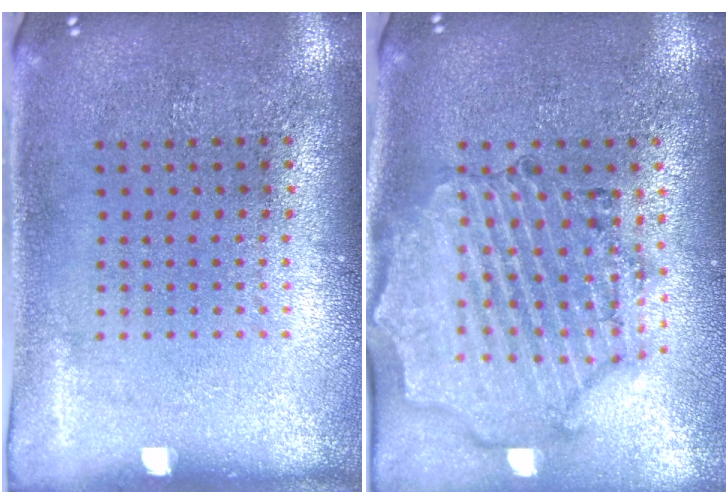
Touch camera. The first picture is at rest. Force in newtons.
{"total": 1.7, "press": 1.7, "slide": 0.3}